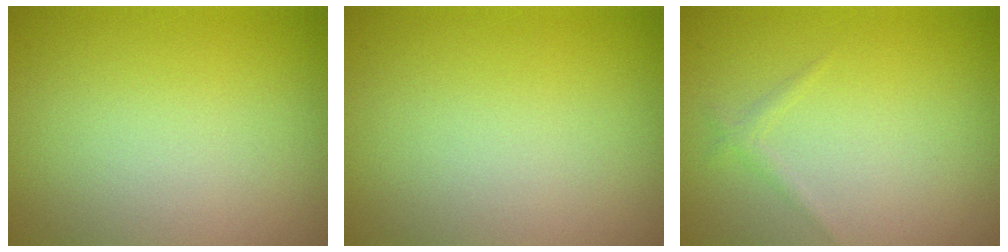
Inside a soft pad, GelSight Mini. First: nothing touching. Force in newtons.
{"total": 0.0}
{"total": 0.7, "press": 0.7, "slide": 0.0}